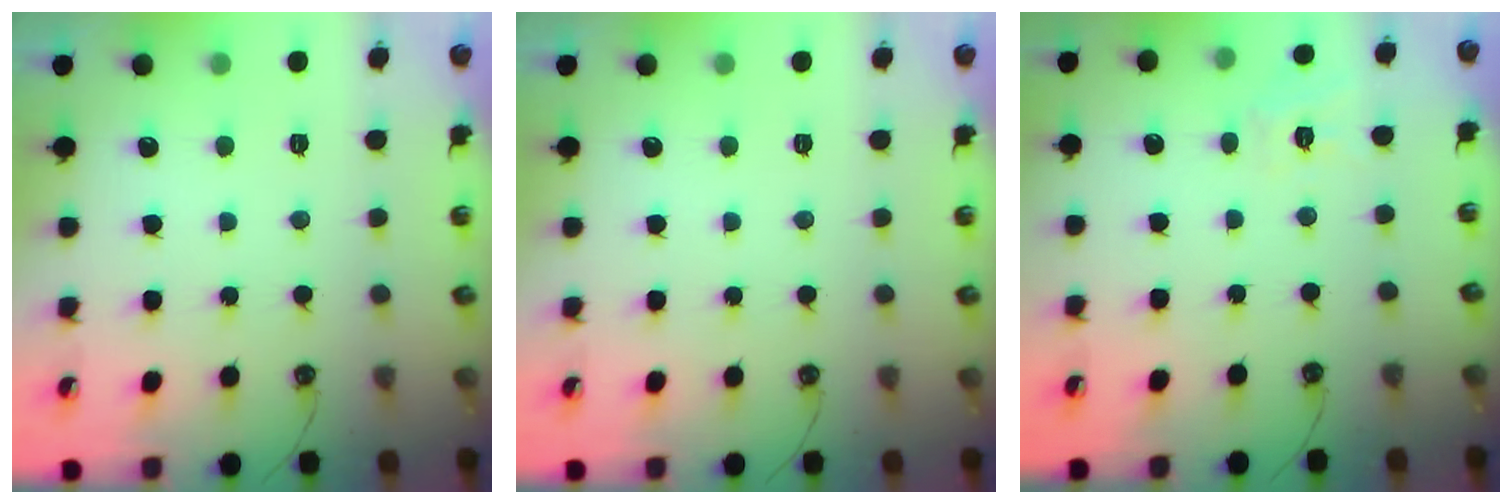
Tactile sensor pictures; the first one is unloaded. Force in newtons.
{"total": 0.0}
{"total": 5.9, "press": 5.9, "slide": 0.4}